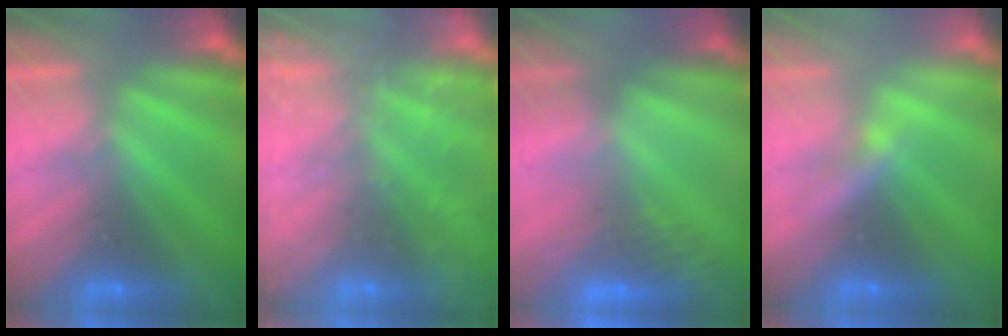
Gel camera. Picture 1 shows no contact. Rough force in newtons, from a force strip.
{"total": 6.9}
{"total": 2.8}
{"total": 2.2}